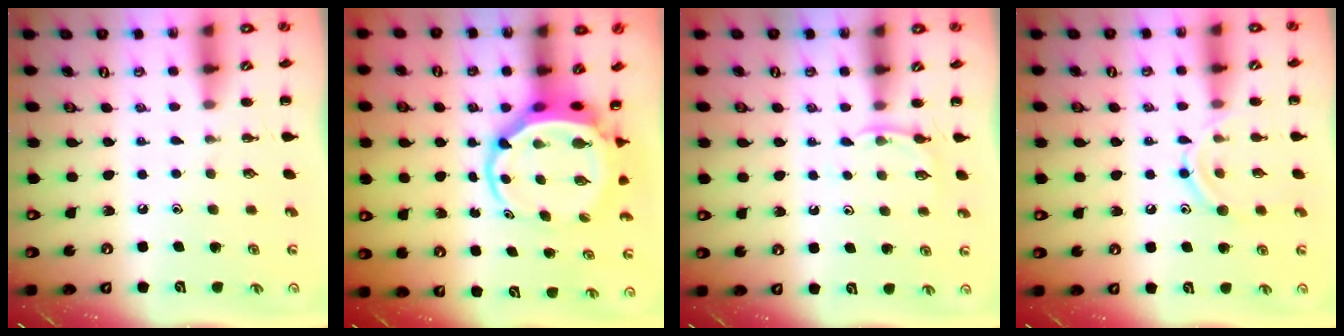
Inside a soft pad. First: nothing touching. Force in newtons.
{"total": 6.4, "press": 6.1, "slide": 2.0}
{"total": 4.2, "press": 3.9, "slide": 1.4}
{"total": 11.0, "press": 10.8, "slide": 1.5}